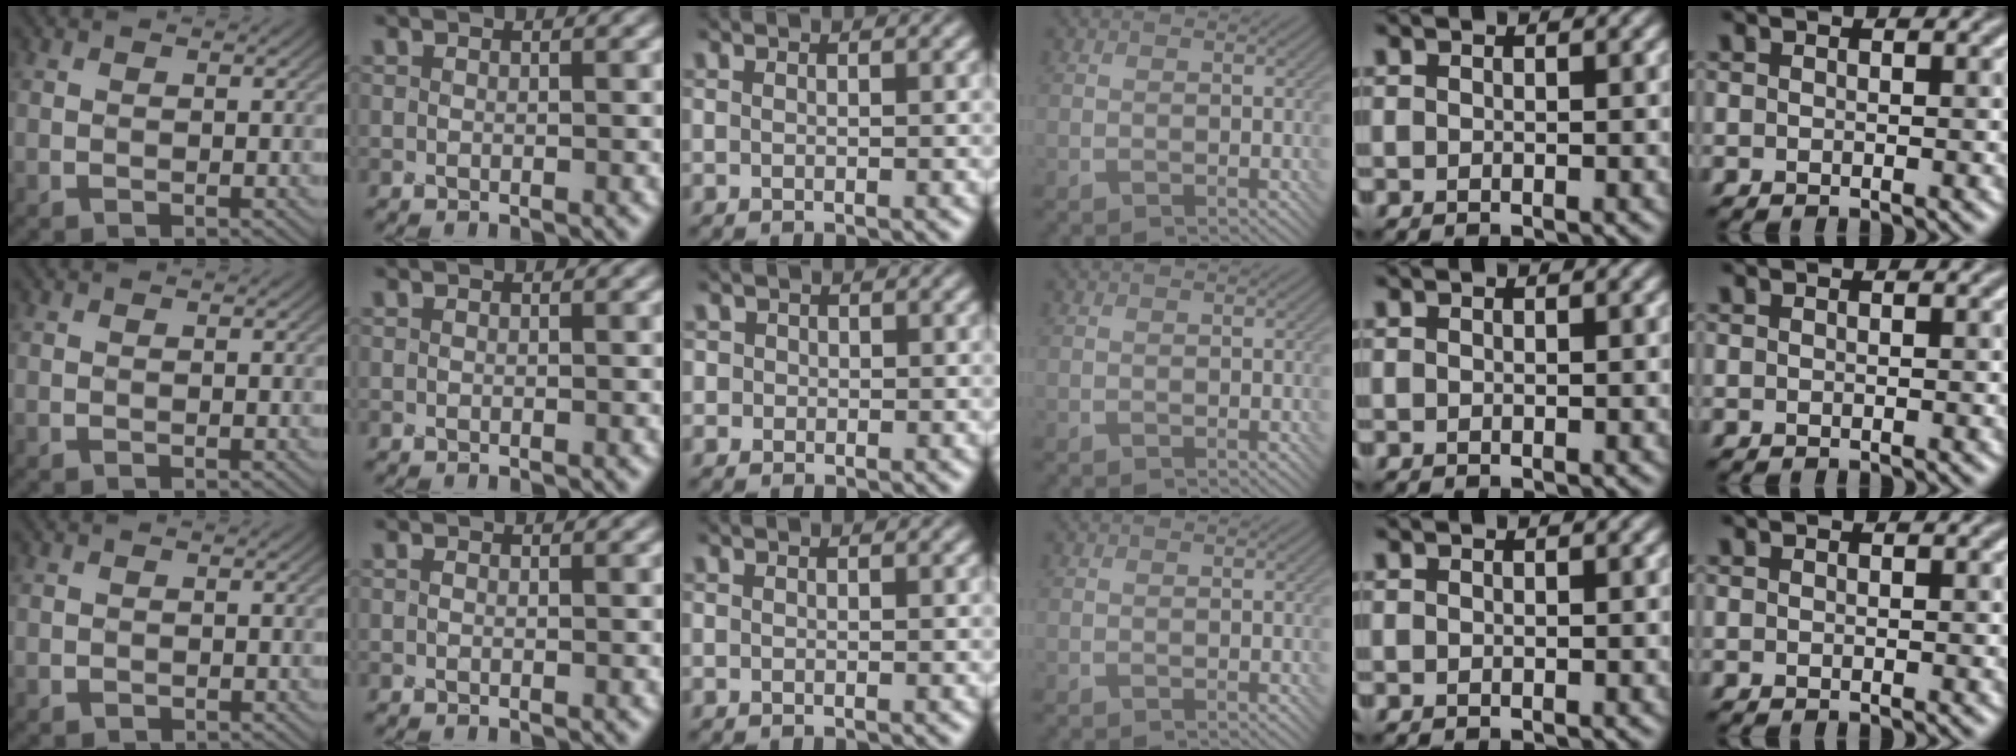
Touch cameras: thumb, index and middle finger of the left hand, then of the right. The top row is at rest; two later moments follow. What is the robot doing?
{"motion": "screw", "object": "bottle cap"}